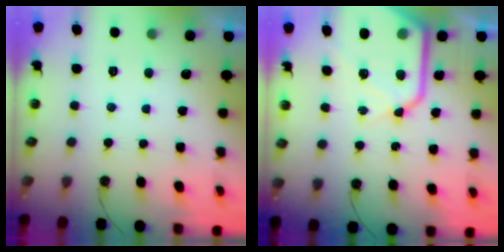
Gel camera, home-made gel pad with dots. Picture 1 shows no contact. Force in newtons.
{"total": 16.9, "press": 16.8, "slide": 1.8}